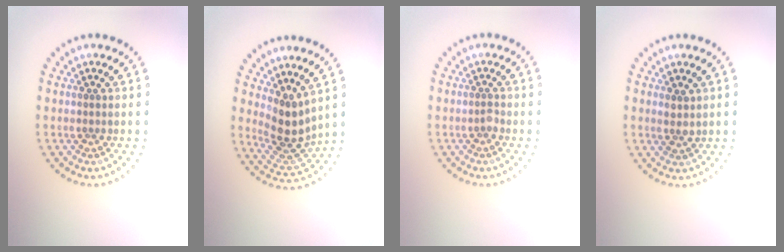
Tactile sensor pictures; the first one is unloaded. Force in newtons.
{"total": 3.7, "press": 2.8, "slide": 2.5}
{"total": 0.7, "press": 0.5, "slide": 0.4}
{"total": 1.3, "press": 1.1, "slide": 0.6}